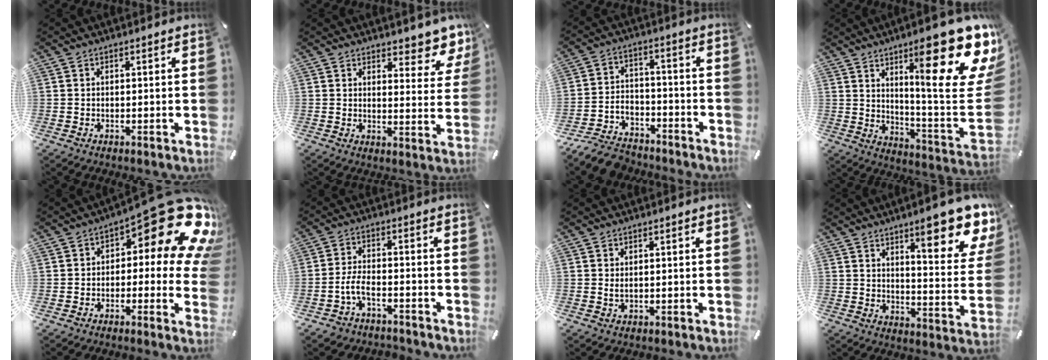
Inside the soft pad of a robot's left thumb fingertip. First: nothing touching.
{"total": 7.6, "force": [6.5, 3.3, 2.3], "torque": [-0.015, -0.059, 0.113]}
{"total": 8.7, "force": [-7.0, 4.4, 2.5], "torque": [-0.042, 0.038, -0.132]}
{"total": 28.5, "force": [14.3, 7.4, 23.5], "torque": [-0.329, -0.099, 0.229]}
{"total": 20.7, "force": [9.0, 8.0, 16.9], "torque": [-0.200, -0.068, 0.151]}
{"total": 5.8, "force": [-3.2, 3.1, 3.7], "torque": [-0.088, 0.014, -0.064]}
{"total": 0.9, "force": [0.2, 0.5, 0.7], "torque": [-0.015, 0.002, 0.003]}
{"total": 16.3, "force": [10.9, 4.4, 11.2], "torque": [-0.144, -0.082, 0.174]}